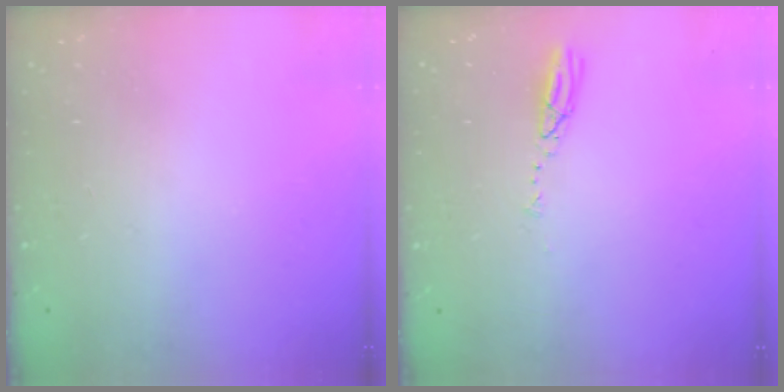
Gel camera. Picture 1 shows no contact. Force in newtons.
{"total": 3.7, "press": 3.7, "slide": 0.1}